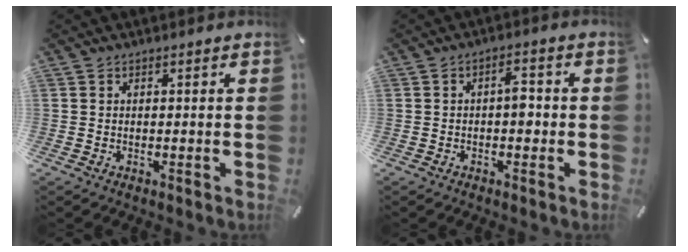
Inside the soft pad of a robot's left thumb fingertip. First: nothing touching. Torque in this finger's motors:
{"motor_torque": [0.17, 0.80, 0.28, -0.20, 0.03]}